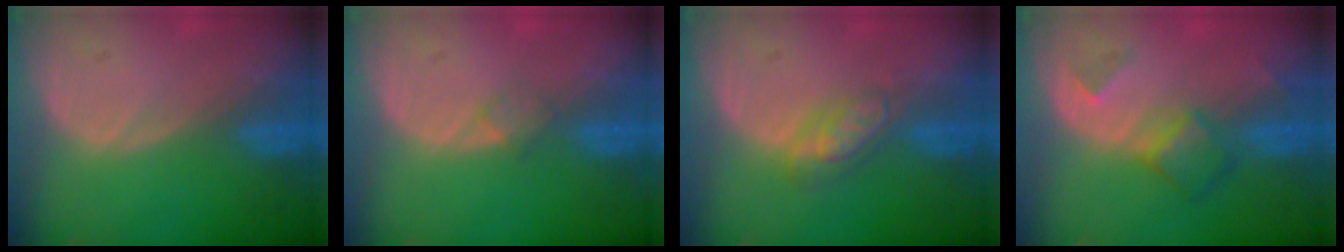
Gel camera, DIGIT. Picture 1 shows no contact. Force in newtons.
{"total": 1.4, "press": 1.4, "slide": 0.1}
{"total": 4.6, "press": 4.2, "slide": 2.0}
{"total": 5.1, "press": 4.5, "slide": 2.4}